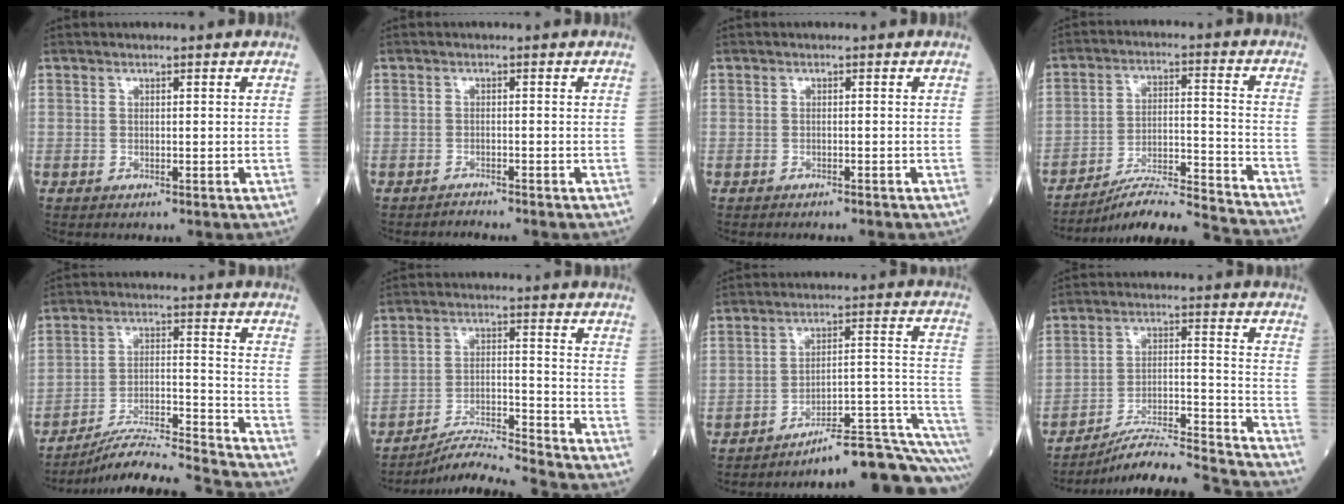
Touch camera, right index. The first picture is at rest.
{"total": 1.2, "force": [-1.1, -0.2, -0.3], "torque": [0.004, -0.005, -0.018]}
{"total": 2.0, "force": [-1.9, 0.2, 0.6], "torque": [-0.010, -0.002, -0.024]}
{"total": 15.9, "force": [-15.2, -1.5, 4.4], "torque": [-0.067, 0.008, -0.240]}
{"total": 14.1, "force": [-13.5, -1.8, 3.8], "torque": [-0.055, 0.014, -0.227]}
{"total": 8.0, "force": [-7.5, -2.5, 0.7], "torque": [-0.017, -0.001, -0.137]}
{"total": 17.6, "force": [-15.2, 1.1, 8.9], "torque": [-0.046, 0.053, -0.209]}
{"total": 17.4, "force": [-16.5, -1.3, 5.3], "torque": [-0.085, 0.007, -0.258]}